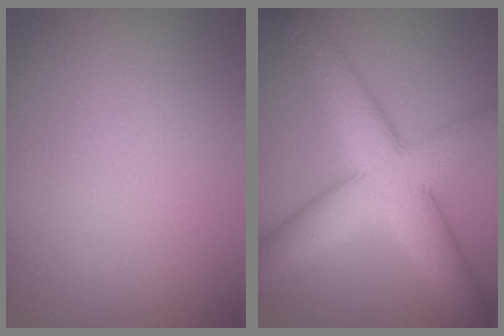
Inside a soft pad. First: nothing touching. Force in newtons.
{"total": 9.0, "press": 9.0, "slide": 0.5}